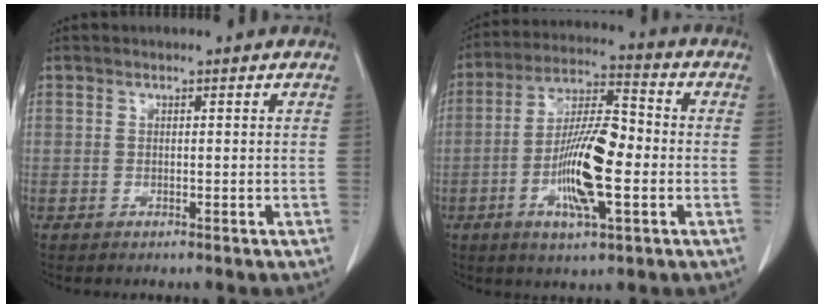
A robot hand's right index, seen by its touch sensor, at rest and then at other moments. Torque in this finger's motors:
{"motor_torque": [1.88, -0.03, 0.33, 0.21]}